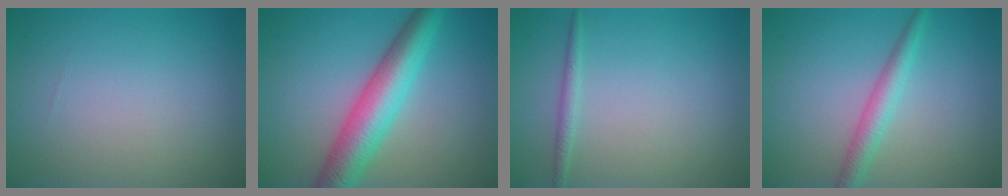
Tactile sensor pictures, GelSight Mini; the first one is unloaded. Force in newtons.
{"total": 6.7, "press": 6.7, "slide": 0.1}
{"total": 1.1, "press": 1.1, "slide": 0.1}
{"total": 2.5, "press": 2.5, "slide": 0.1}